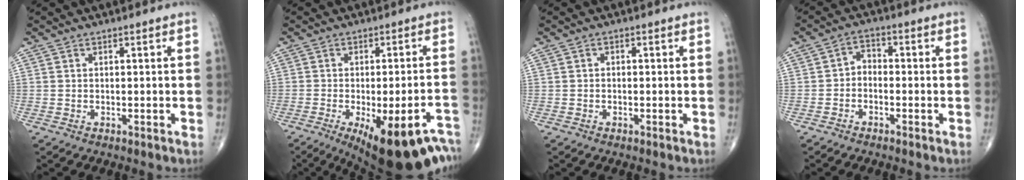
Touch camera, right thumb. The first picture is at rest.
{"total": 19.1, "force": [-11.7, 5.8, 14.0], "torque": [-0.134, 0.035, -0.150]}
{"total": 0.6, "force": [-0.2, 0.5, 0.4], "torque": [-0.002, 0.002, -0.008]}
{"total": 3.1, "force": [-1.1, 2.3, 1.9], "torque": [-0.019, 0.024, -0.033]}